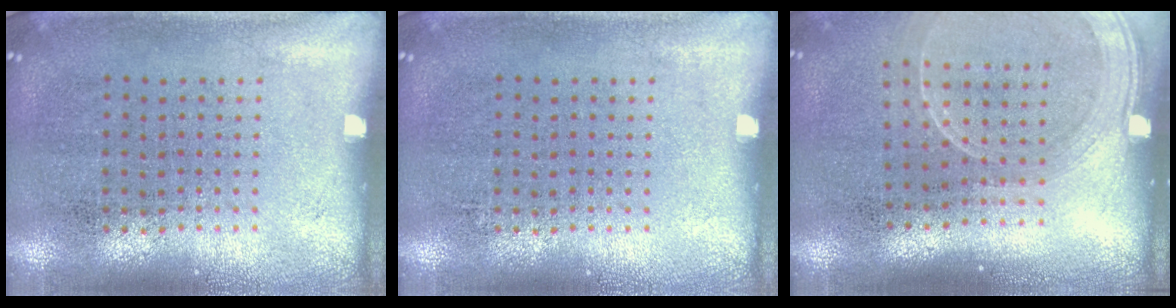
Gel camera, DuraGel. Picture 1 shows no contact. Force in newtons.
{"total": 0.0}
{"total": 1.7, "press": 1.5, "slide": 0.8}